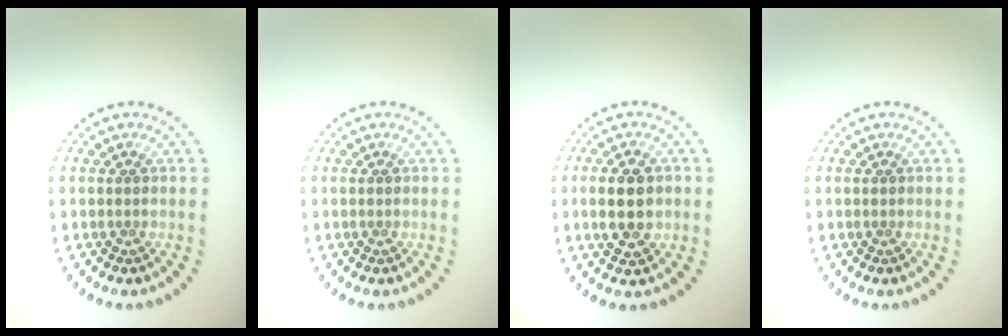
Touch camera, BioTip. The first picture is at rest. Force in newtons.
{"total": 0.0}
{"total": 4.0, "press": 4.0, "slide": 0.4}
{"total": 0.0}